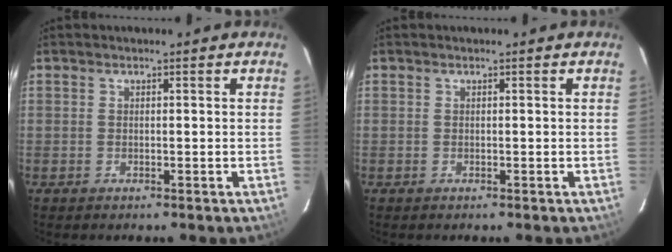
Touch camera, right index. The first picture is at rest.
{"total": 0.0}